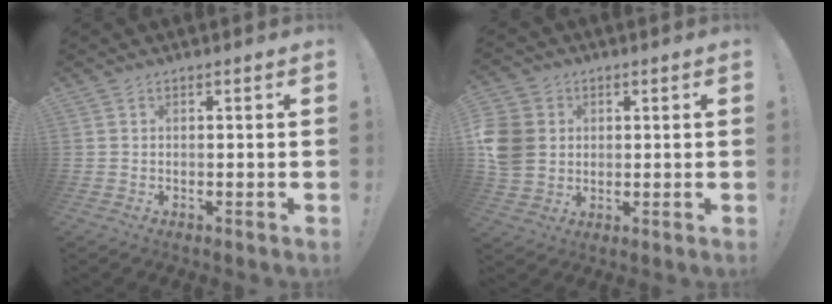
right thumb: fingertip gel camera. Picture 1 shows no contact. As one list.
[{"total": 9.8, "force": [0.8, 8.6, 4.7], "torque": [-0.097, 0.003, 0.020]}]